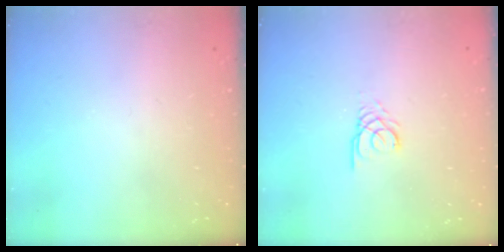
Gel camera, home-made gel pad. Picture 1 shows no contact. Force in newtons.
{"total": 2.7, "press": 2.7, "slide": 0.3}